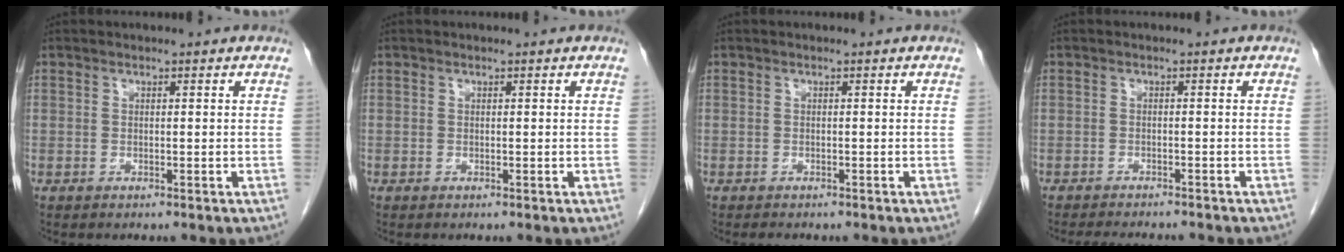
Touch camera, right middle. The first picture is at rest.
{"total": 0.0}
{"total": 1.1, "force": [-1.0, 0.4, 0.3], "torque": [-0.013, -0.004, -0.014]}
{"total": 6.4, "force": [-5.9, 0.9, 2.1], "torque": [-0.028, -0.010, -0.082]}